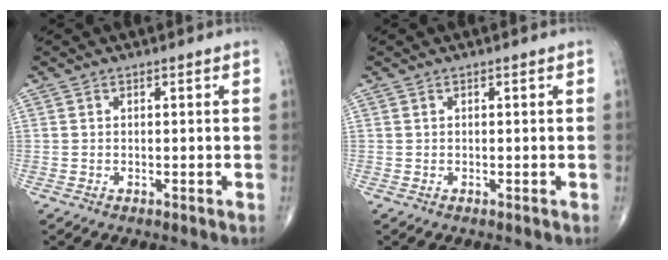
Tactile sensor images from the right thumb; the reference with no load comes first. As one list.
[{"total": 0.0}]